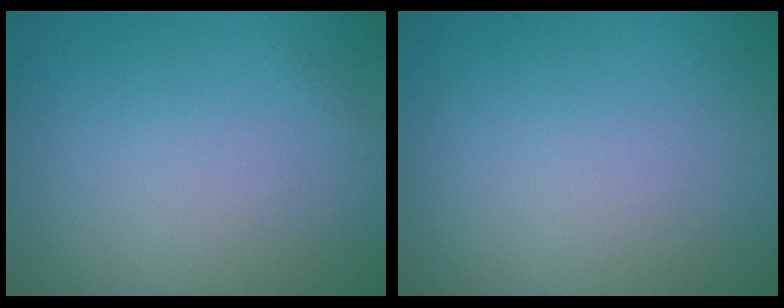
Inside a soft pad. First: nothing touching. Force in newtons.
{"total": 0.0}